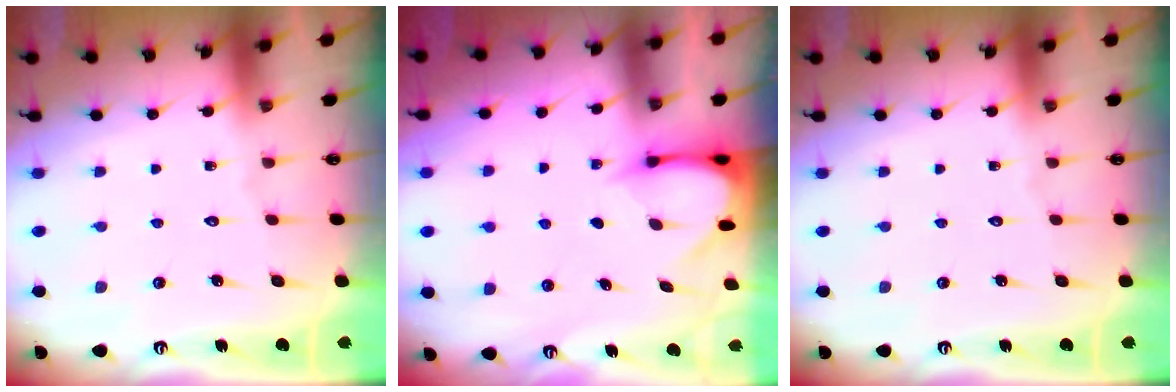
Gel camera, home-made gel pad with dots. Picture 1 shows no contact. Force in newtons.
{"total": 3.8, "press": 3.8, "slide": 0.3}
{"total": 0.0}